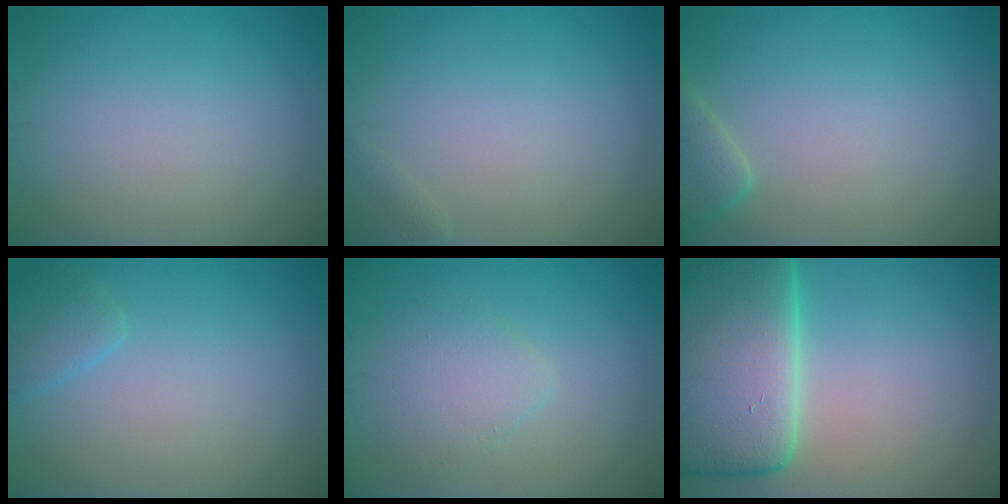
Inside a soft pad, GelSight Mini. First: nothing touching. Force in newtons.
{"total": 0.8, "press": 0.8, "slide": 0.1}
{"total": 2.3, "press": 2.2, "slide": 0.4}
{"total": 1.5, "press": 1.5, "slide": 0.1}
{"total": 2.5, "press": 2.5, "slide": 0.2}
{"total": 14.2, "press": 14.2, "slide": 1.3}